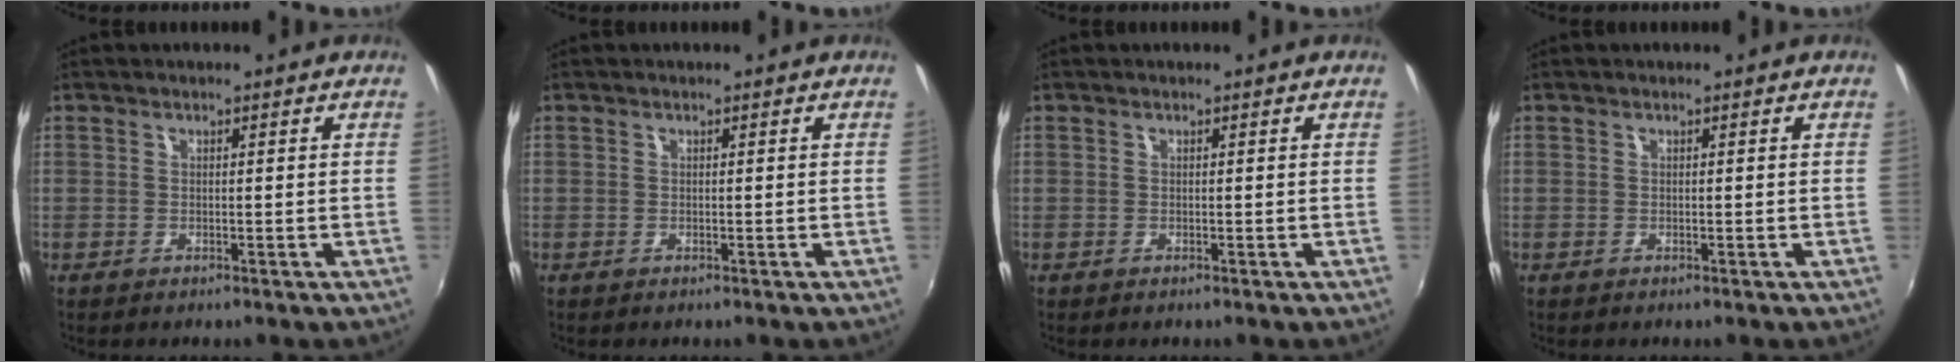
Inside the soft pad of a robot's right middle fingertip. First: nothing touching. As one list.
[{"total": 0.0}, {"total": 0.0}, {"total": 0.0}]